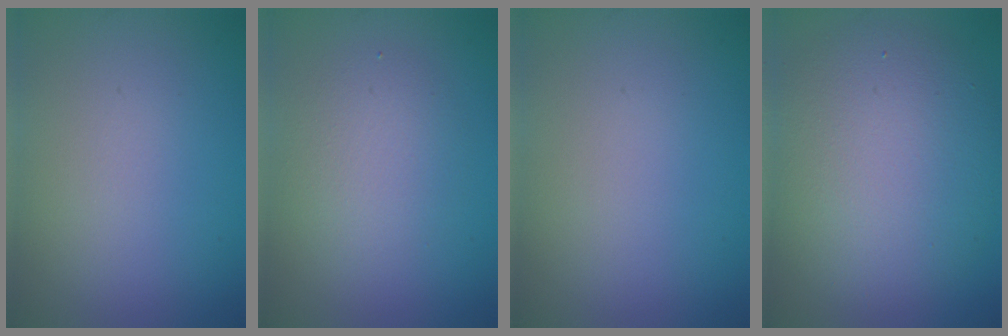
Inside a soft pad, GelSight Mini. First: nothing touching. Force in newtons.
{"total": 2.9, "press": 2.9, "slide": 0.3}
{"total": 0.0}
{"total": 8.5, "press": 8.4, "slide": 0.6}